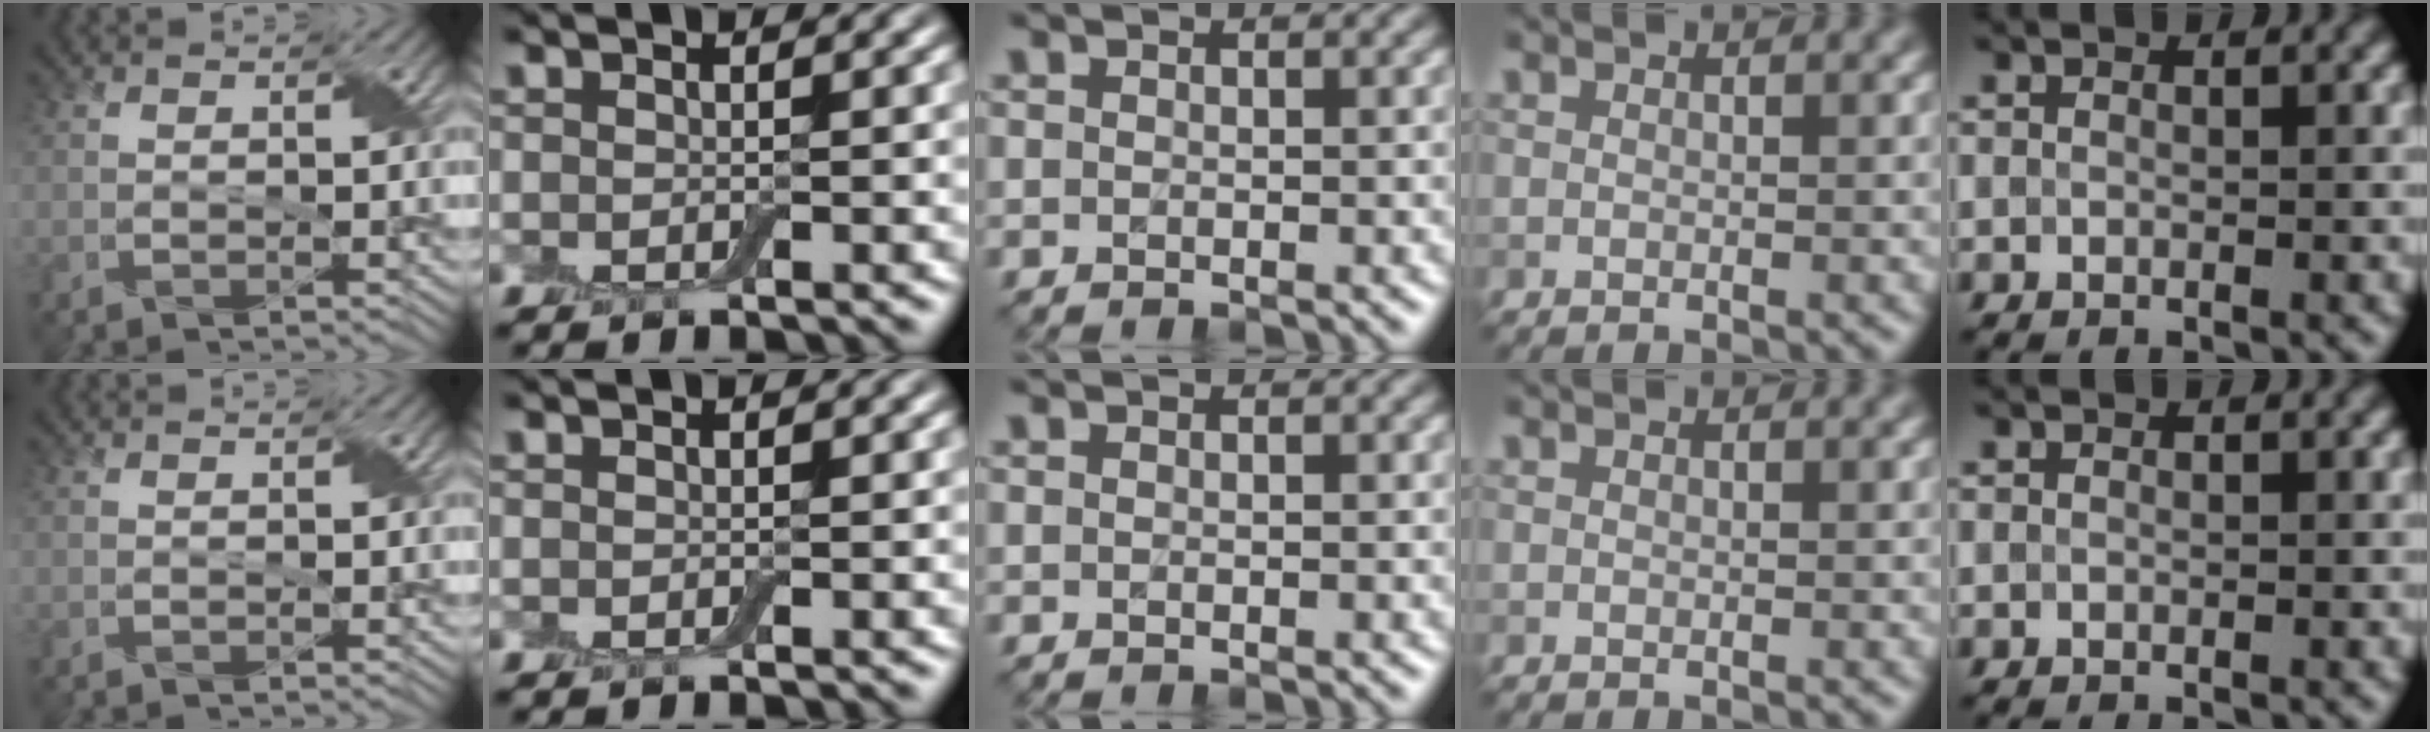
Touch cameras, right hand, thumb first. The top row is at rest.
{}